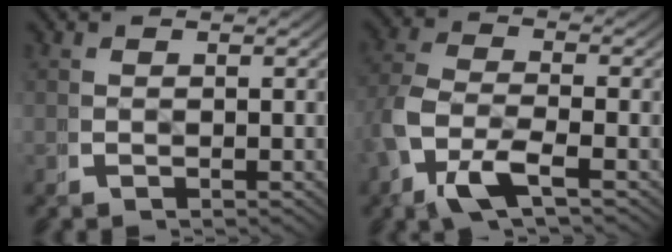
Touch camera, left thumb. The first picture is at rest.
{"total": 6.3, "force": [-1.2, 3.5, 5.1], "torque": [-0.133, -0.019, -0.015]}